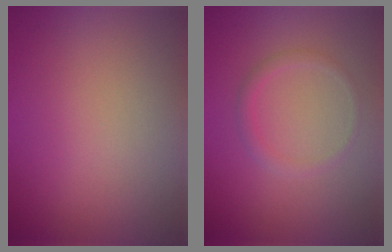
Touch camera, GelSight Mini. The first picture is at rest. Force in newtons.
{"total": 1.2, "press": 1.2, "slide": 0.0}